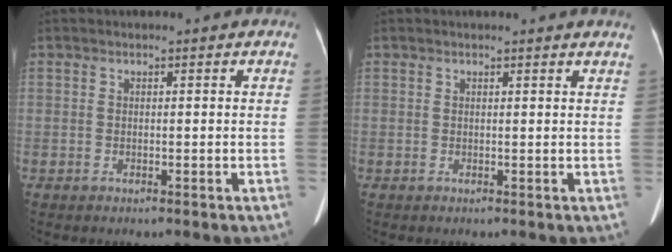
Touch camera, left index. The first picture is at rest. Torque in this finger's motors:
{"motor_torque": [0.06, -0.01, -0.05, -0.01]}